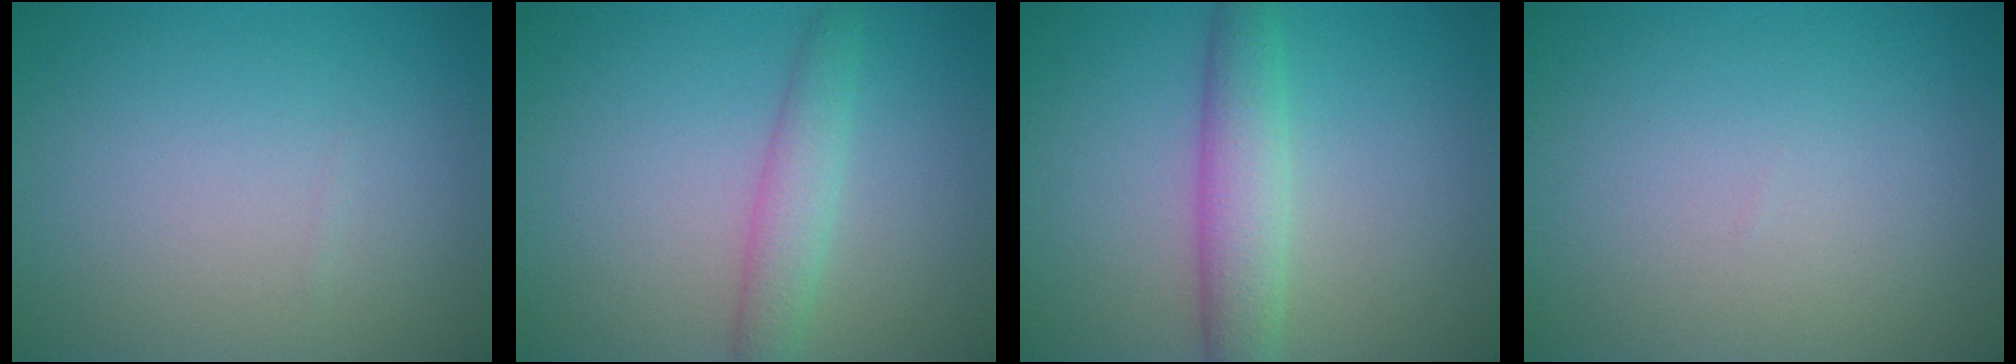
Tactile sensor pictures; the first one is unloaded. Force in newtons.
{"total": 2.6, "press": 2.6, "slide": 0.1}
{"total": 4.1, "press": 4.1, "slide": 0.2}
{"total": 0.0}